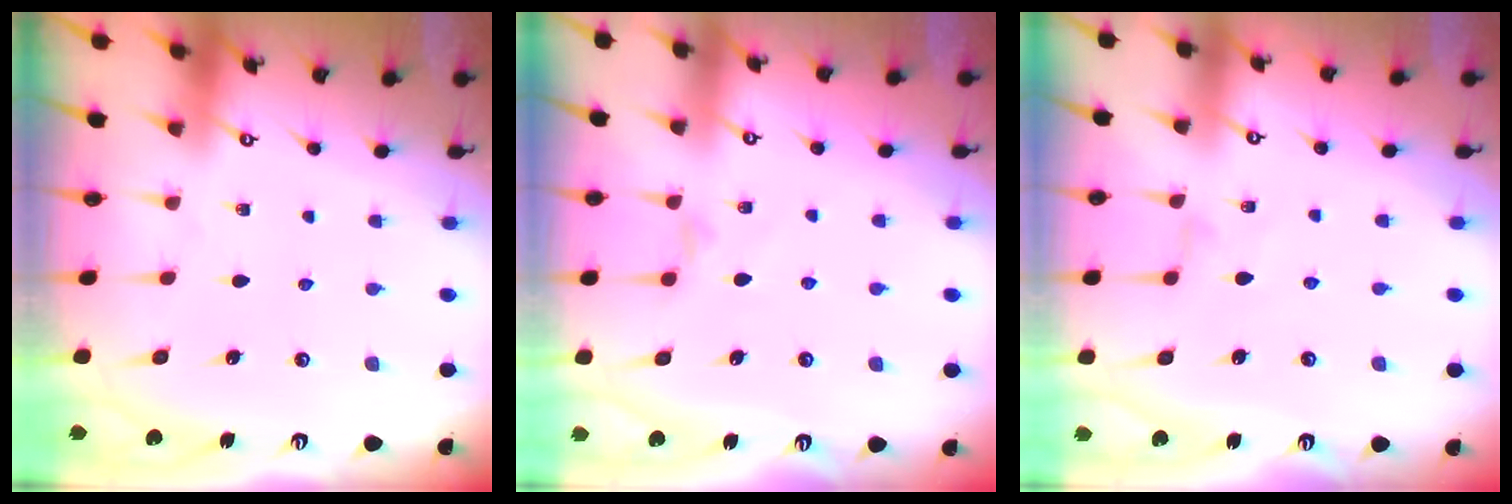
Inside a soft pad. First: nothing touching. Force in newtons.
{"total": 3.9, "press": 3.9, "slide": 0.5}
{"total": 0.6, "press": 0.5, "slide": 0.3}